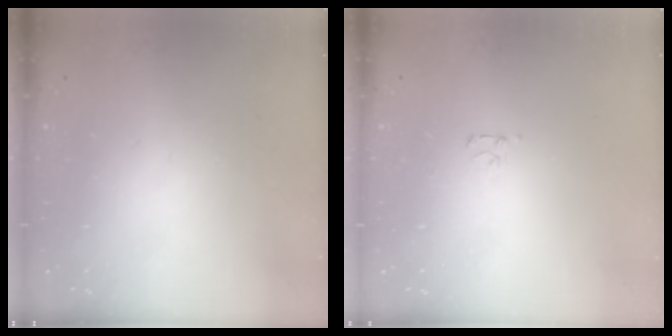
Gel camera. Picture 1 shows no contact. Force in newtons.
{"total": 2.7, "press": 2.7, "slide": 0.3}